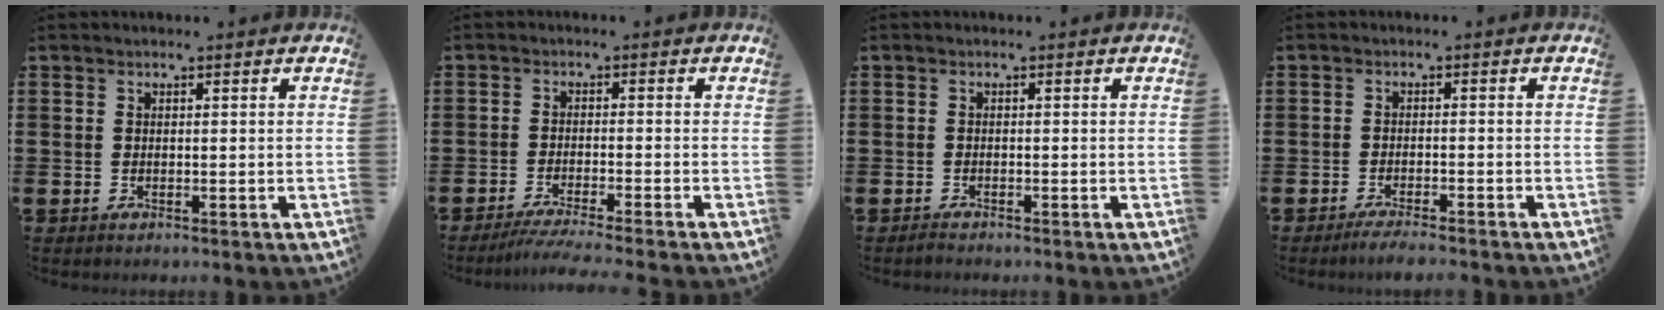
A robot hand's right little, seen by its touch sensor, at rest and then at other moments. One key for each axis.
{"total": 2.7, "fx": -2.1, "fy": -0.3, "fz": 1.6, "tx": -0.022, "ty": -0.004, "tz": -0.040}
{"total": 0.6, "fx": -0.6, "fy": 0.1, "fz": 0.2, "tx": -0.006, "ty": -0.002, "tz": -0.011}
{"total": 1.7, "fx": -1.4, "fy": -0.1, "fz": 0.9, "tx": -0.012, "ty": 0.004, "tz": -0.027}